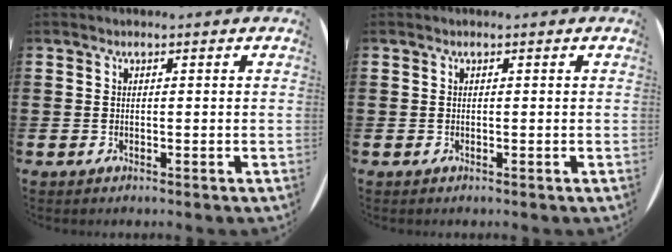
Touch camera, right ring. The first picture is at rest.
{"total": 0.0}